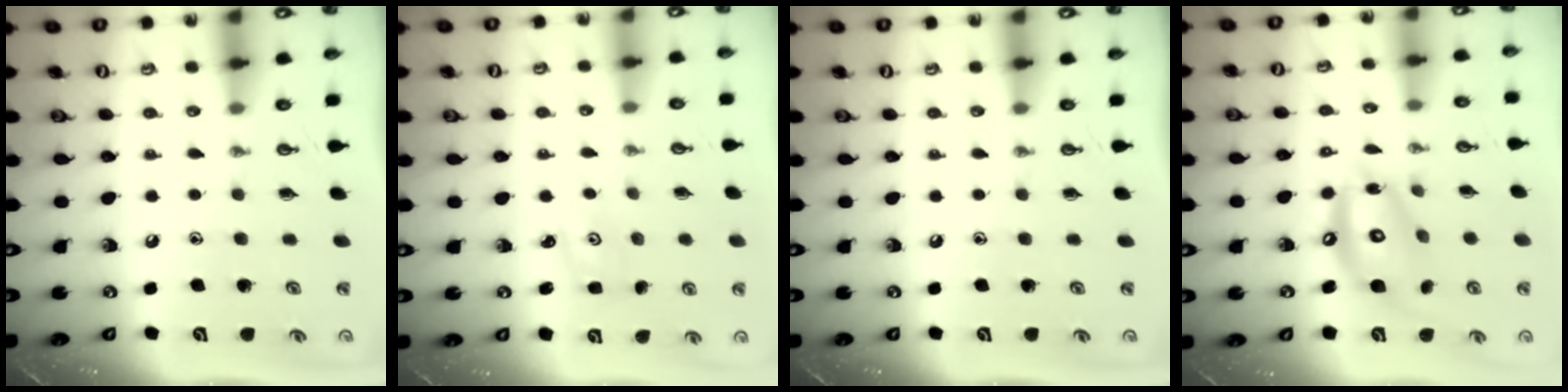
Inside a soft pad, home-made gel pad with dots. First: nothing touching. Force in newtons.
{"total": 1.3, "press": 1.3, "slide": 0.2}
{"total": 0.0}
{"total": 13.9, "press": 13.9, "slide": 1.1}